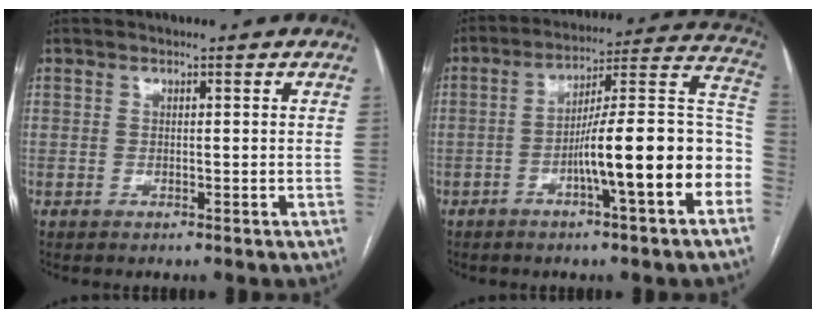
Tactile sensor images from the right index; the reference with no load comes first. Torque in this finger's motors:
{"motor_torque": [2.14, 0.00, 1.05, 0.21]}